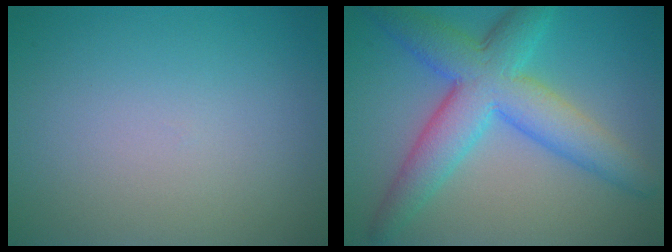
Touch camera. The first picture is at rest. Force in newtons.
{"total": 7.9, "press": 7.9, "slide": 0.3}